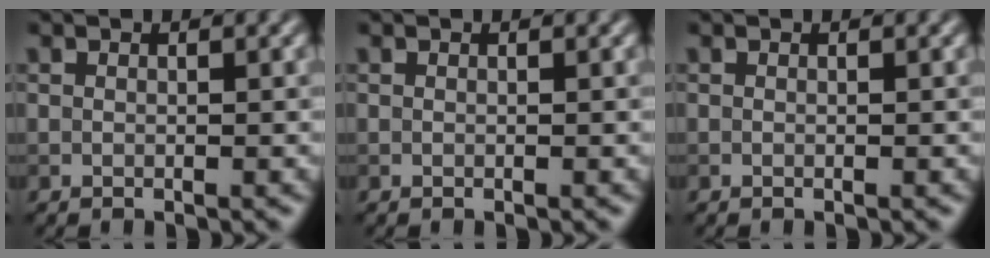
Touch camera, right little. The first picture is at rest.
{"total": 0.0}
{"total": 0.0}